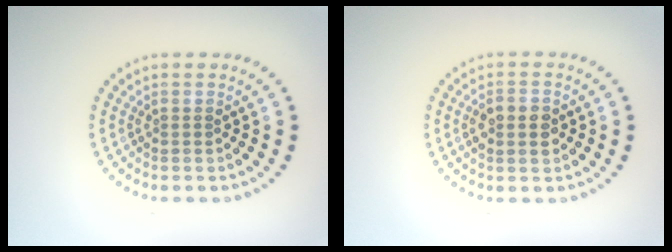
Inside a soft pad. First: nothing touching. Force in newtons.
{"total": 2.3, "press": 2.3, "slide": 0.0}